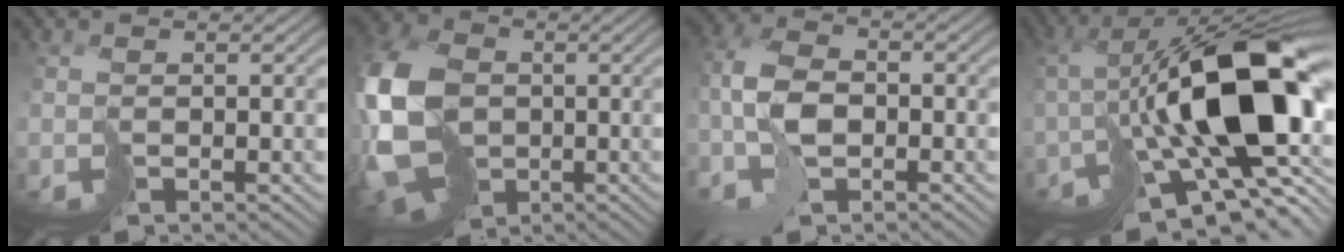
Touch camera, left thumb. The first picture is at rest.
{"total": 15.6, "force": [-1.8, 11.1, 10.8], "torque": [-0.273, -0.007, -0.033]}
{"total": 6.2, "force": [-1.7, 3.3, 5.0], "torque": [-0.114, 0.007, -0.046]}
{"total": 19.1, "force": [-2.1, 8.8, 16.8], "torque": [-0.283, -0.006, -0.017]}